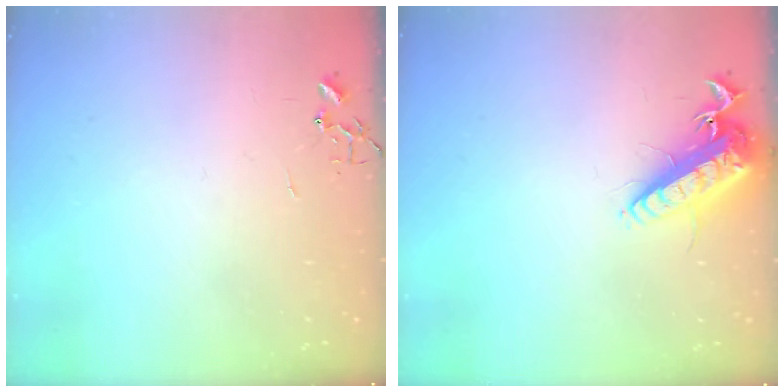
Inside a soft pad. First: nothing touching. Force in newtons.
{"total": 15.9, "press": 15.5, "slide": 3.3}